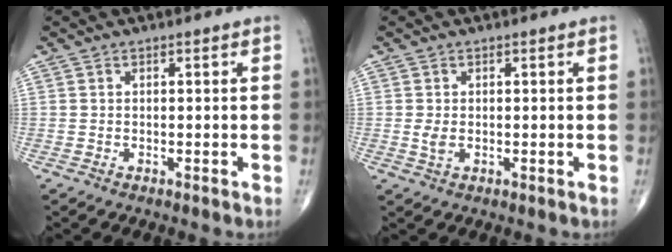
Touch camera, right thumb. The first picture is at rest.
{"total": 2.0, "force": [0.0, 1.3, 1.6], "torque": [-0.034, -0.004, 0.000]}